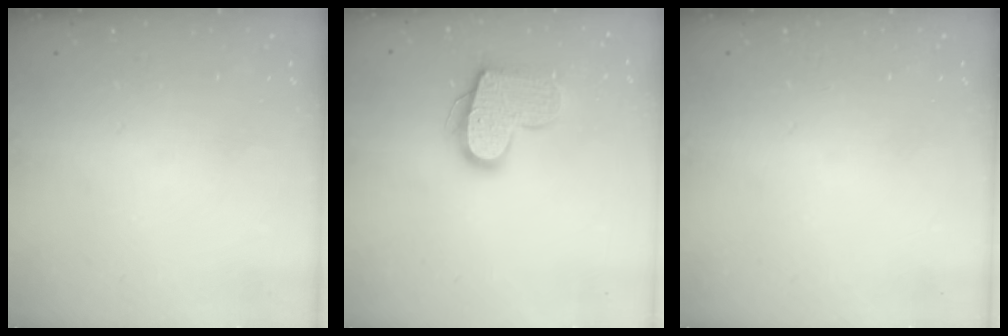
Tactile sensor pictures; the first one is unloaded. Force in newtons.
{"total": 13.9, "press": 13.9, "slide": 0.9}
{"total": 0.0}